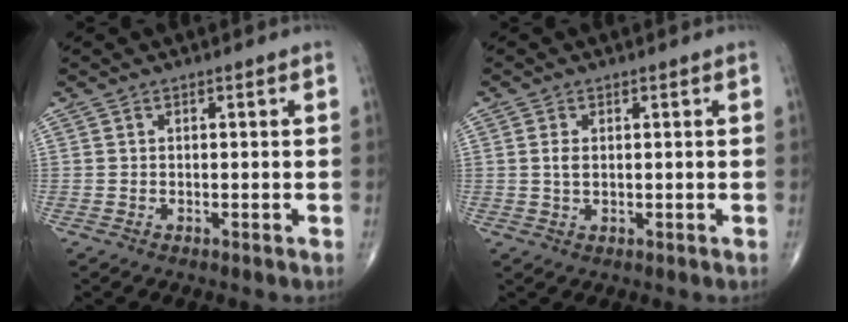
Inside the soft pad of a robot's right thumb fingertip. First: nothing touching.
{"total": 2.1, "force": [0.3, 1.2, 1.7], "torque": [-0.035, -0.002, 0.006]}